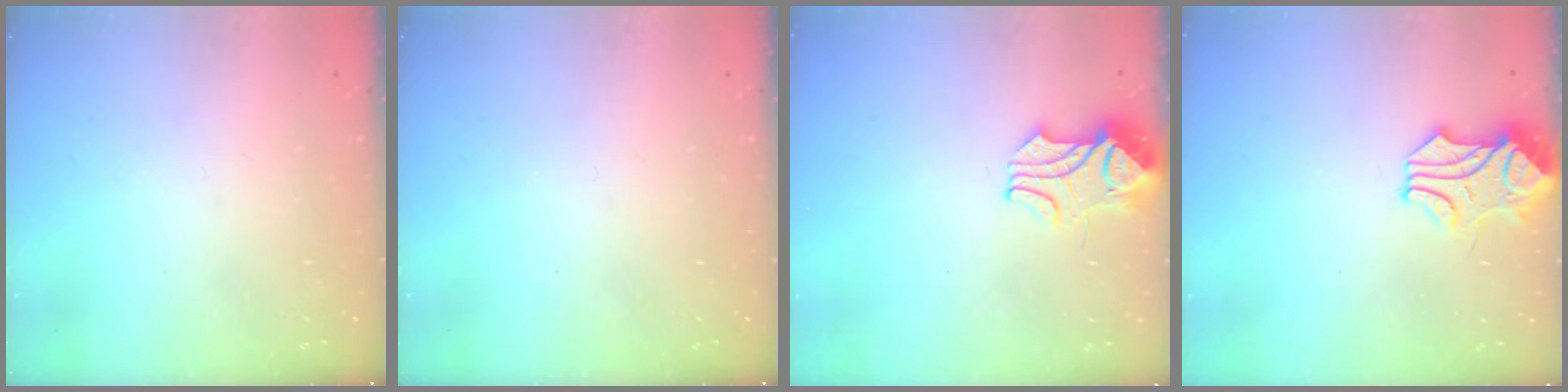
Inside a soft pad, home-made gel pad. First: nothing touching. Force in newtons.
{"total": 0.0}
{"total": 2.4, "press": 2.2, "slide": 1.0}
{"total": 1.4, "press": 1.4, "slide": 0.0}